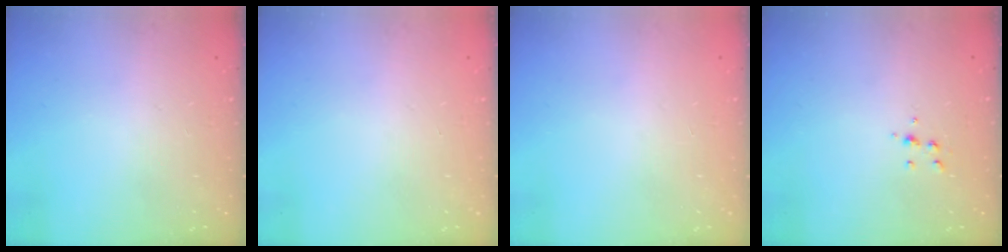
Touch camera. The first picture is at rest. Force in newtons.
{"total": 0.0}
{"total": 0.0}
{"total": 5.3, "press": 5.3, "slide": 0.5}